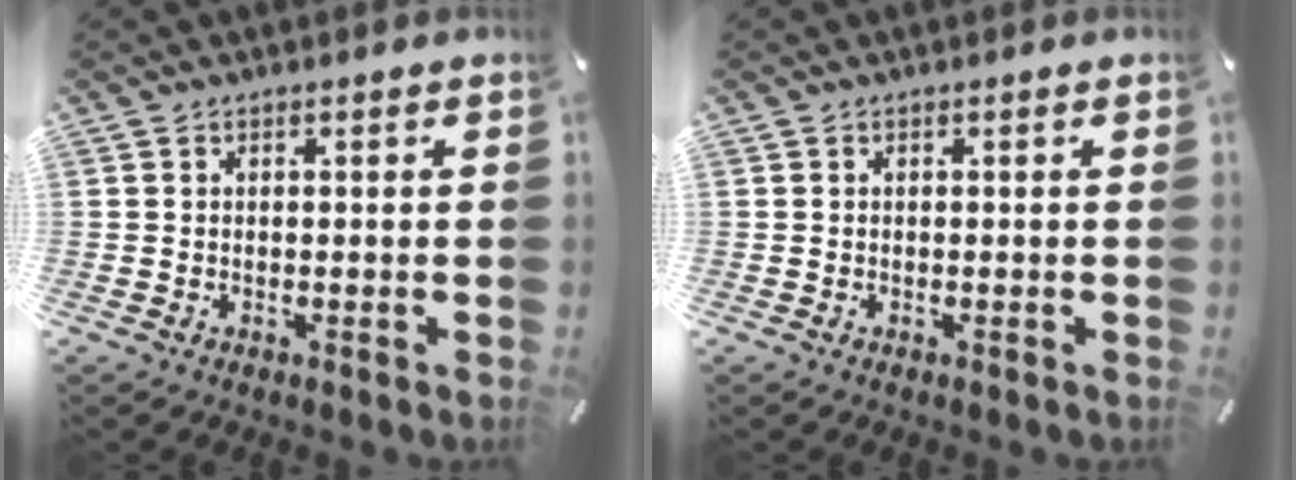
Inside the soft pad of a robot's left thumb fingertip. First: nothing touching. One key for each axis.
{"total": 0.0}